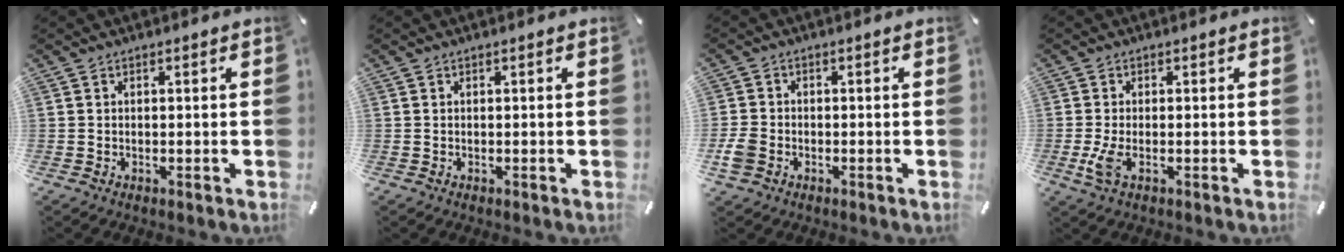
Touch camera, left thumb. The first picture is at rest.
{"total": 0.0}
{"total": 5.1, "force": [-1.3, 4.6, 1.5], "torque": [-0.032, 0.007, -0.023]}
{"total": 4.1, "force": [-0.9, 1.7, 3.7], "torque": [-0.088, -0.008, -0.019]}